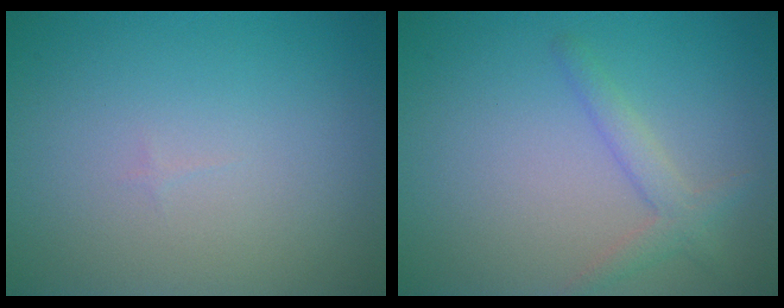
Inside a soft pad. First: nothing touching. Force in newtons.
{"total": 2.0, "press": 2.0, "slide": 0.1}